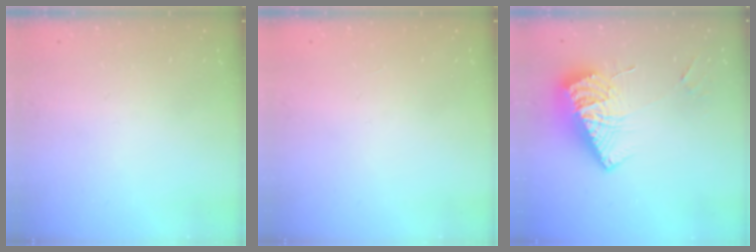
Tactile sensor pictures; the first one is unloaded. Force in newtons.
{"total": 0.0}
{"total": 15.1, "press": 15.0, "slide": 1.7}